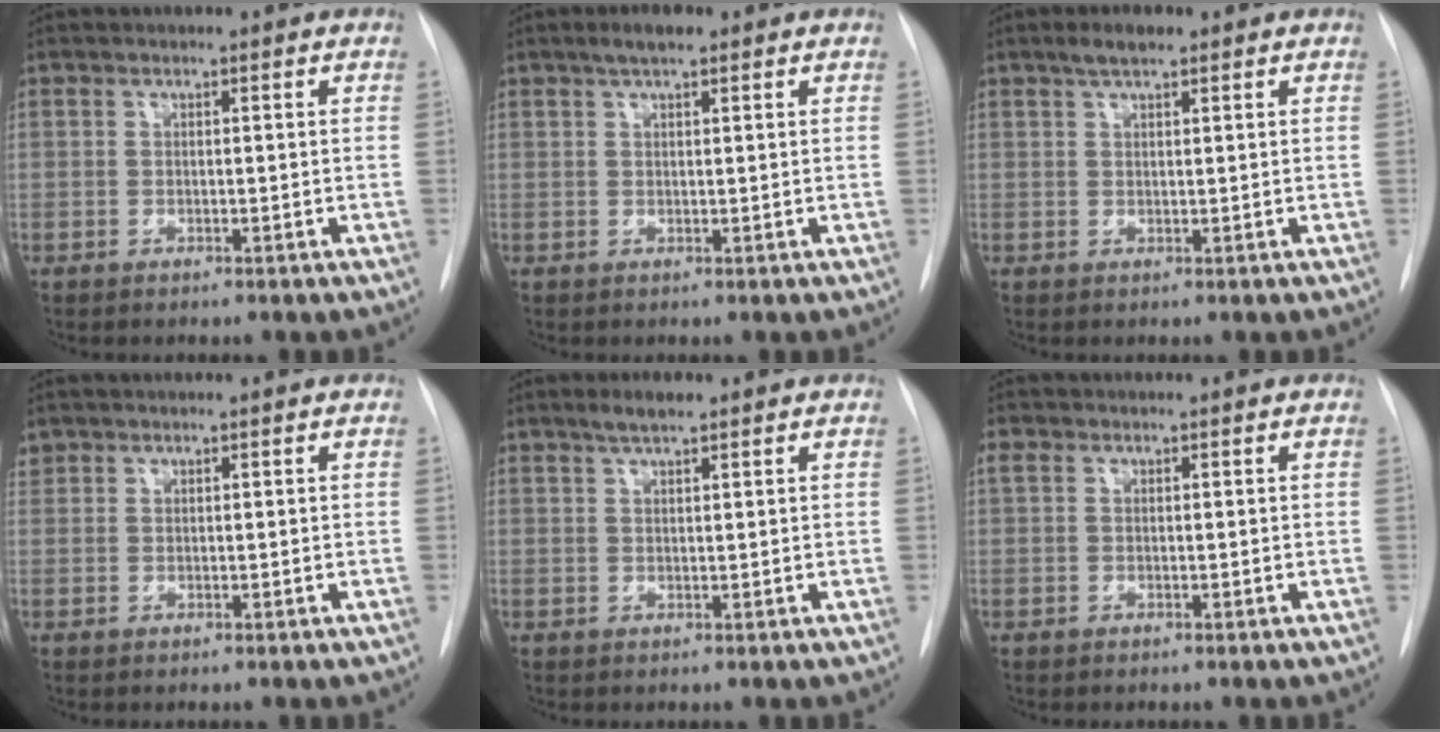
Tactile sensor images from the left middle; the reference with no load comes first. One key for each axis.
{"total": 3.0, "fx": 2.0, "fy": 0.8, "fz": 2.1, "tx": -0.041, "ty": 0.008, "tz": 0.034}
{"total": 2.8, "fx": 2.0, "fy": 0.8, "fz": 1.8, "tx": -0.038, "ty": 0.007, "tz": 0.036}
{"total": 1.3, "fx": 0.9, "fy": 0.9, "fz": 0.0, "tx": 0.004, "ty": 0.014, "tz": 0.017}
{"total": 2.7, "fx": 2.0, "fy": 0.5, "fz": 1.7, "tx": -0.036, "ty": 0.005, "tz": 0.036}
{"total": 1.0, "fx": 0.4, "fy": 0.7, "fz": 0.5, "tx": -0.014, "ty": 0.014, "tz": 0.008}